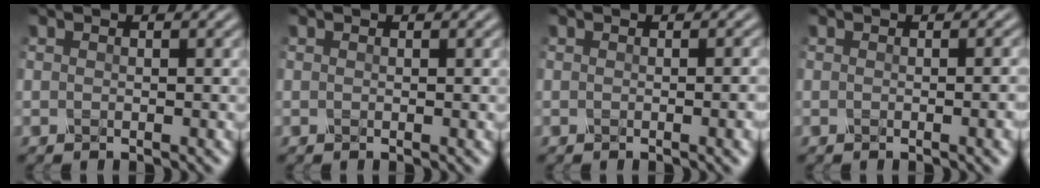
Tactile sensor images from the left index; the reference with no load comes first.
{"total": 0.0}
{"total": 2.9, "force": [-0.4, 1.0, 2.7], "torque": [-0.021, 0.002, -0.005]}
{"total": 2.9, "force": [-0.4, 1.0, 2.7], "torque": [-0.020, 0.002, -0.005]}